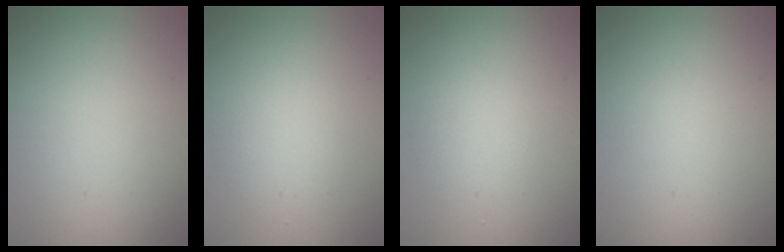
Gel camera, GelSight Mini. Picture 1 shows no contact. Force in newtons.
{"total": 2.3, "press": 2.3, "slide": 0.2}
{"total": 1.6, "press": 1.6, "slide": 0.1}
{"total": 0.0}